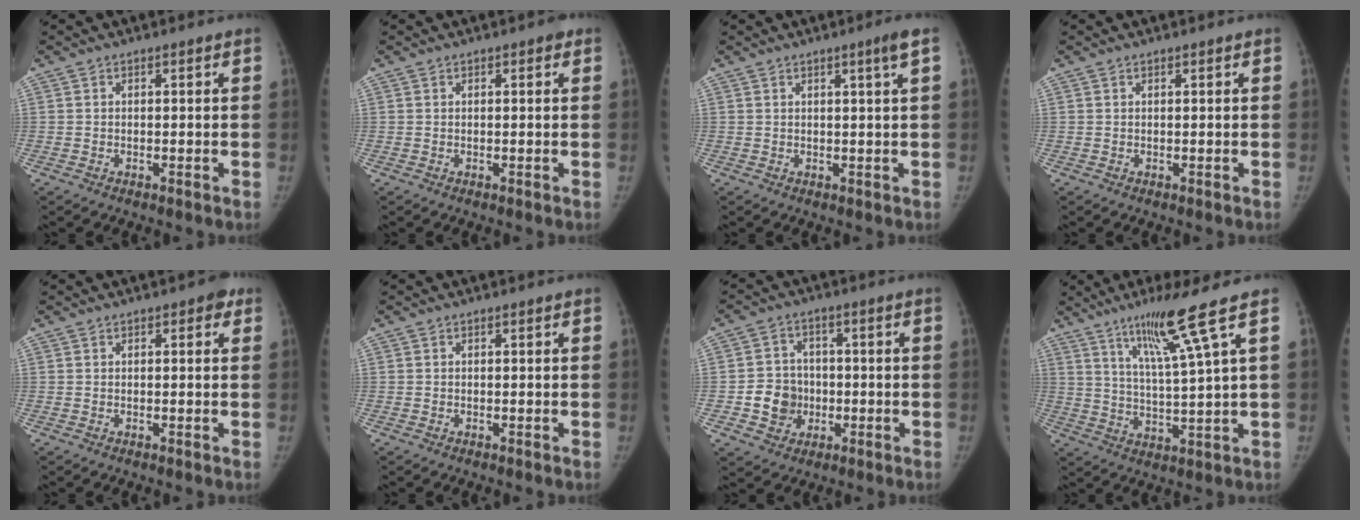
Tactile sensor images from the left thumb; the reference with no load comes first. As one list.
[{"total": 0.8, "force": [0.4, 0.4, 0.6], "torque": [-0.007, 0.002, 0.002]}, {"total": 2.3, "force": [1.0, -0.6, 1.9], "torque": [-0.033, -0.008, 0.019]}, {"total": 0.0}, {"total": 2.0, "force": [0.8, 1.0, 1.5], "torque": [-0.009, 0.002, 0.006]}, {"total": 0.0}, {"total": 7.6, "force": [-1.5, 6.9, 2.7], "torque": [-0.014, 0.016, -0.024]}, {"total": 11.1, "force": [6.2, -1.5, 9.1], "torque": [-0.158, -0.040, 0.116]}]